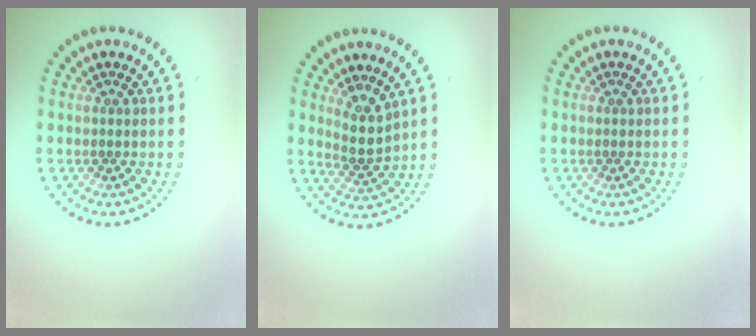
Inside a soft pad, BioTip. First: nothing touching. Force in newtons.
{"total": 2.7, "press": 2.1, "slide": 1.8}
{"total": 0.0}